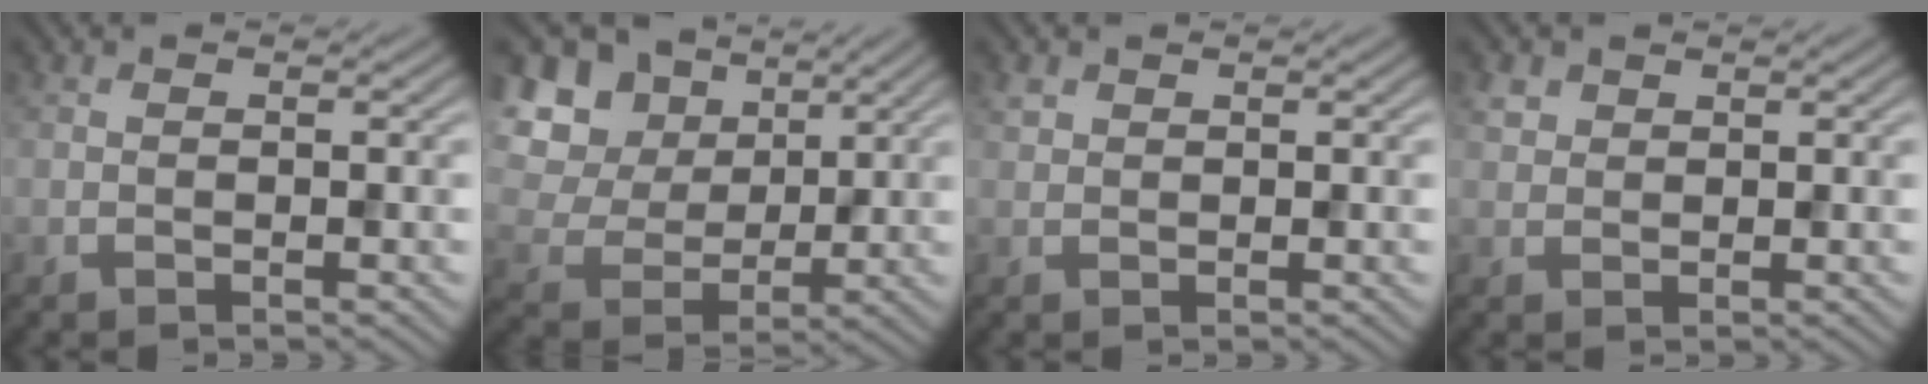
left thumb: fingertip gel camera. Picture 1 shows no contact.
{"total": 12.5, "force": [5.2, 9.4, 6.4], "torque": [-0.186, 0.040, 0.094]}
{"total": 1.0, "force": [0.7, 0.7, 0.2], "torque": [-0.005, 0.001, 0.015]}
{"total": 1.6, "force": [1.0, 1.2, 0.4], "torque": [-0.014, 0.001, 0.020]}